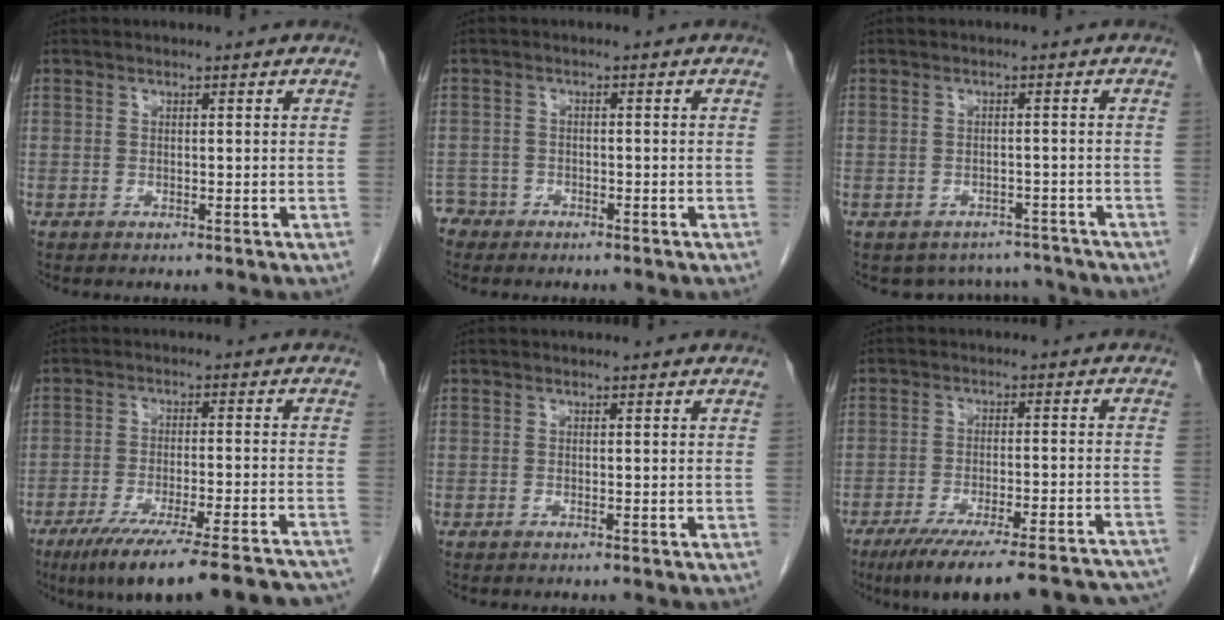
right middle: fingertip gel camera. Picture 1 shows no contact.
{"total": 2.6, "force": [-2.2, 1.3, -0.6], "torque": [0.006, 0.004, -0.044]}
{"total": 6.3, "force": [-5.7, 2.7, -0.1], "torque": [0.011, 0.018, -0.066]}
{"total": 23.3, "force": [-20.3, 1.5, 11.4], "torque": [-0.105, -0.032, -0.274]}
{"total": 0.0}
{"total": 25.0, "force": [-22.2, 2.2, 11.2], "torque": [-0.108, -0.022, -0.291]}